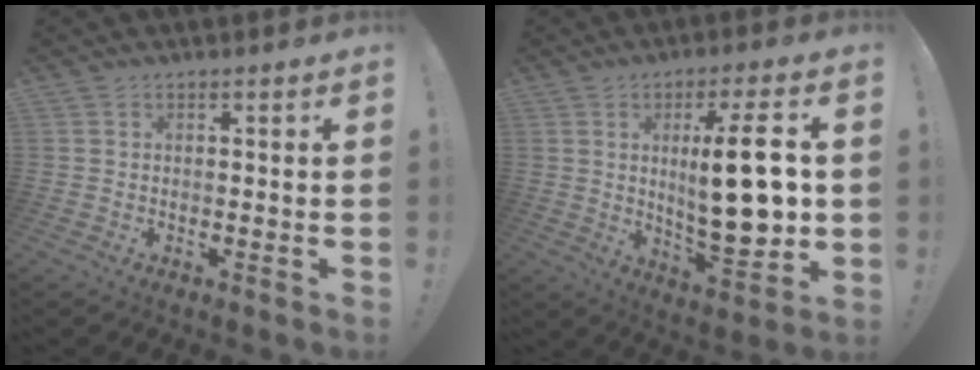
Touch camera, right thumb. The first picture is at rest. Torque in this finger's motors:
{"motor_torque": [-0.02, 0.82, 0.85, 0.65, 0.22]}